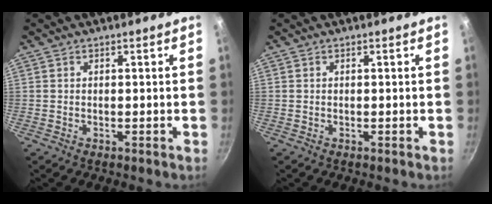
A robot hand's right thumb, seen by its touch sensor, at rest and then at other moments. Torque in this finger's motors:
{"motor_torque": [-0.10, 0.10, 0.00, 0.00, 0.00]}